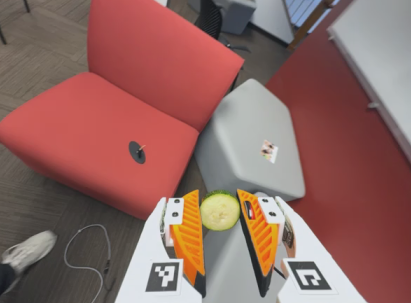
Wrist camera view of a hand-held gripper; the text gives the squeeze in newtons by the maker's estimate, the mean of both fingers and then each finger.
{"total": 7.8, "left": 8.3, "right": 7.2}